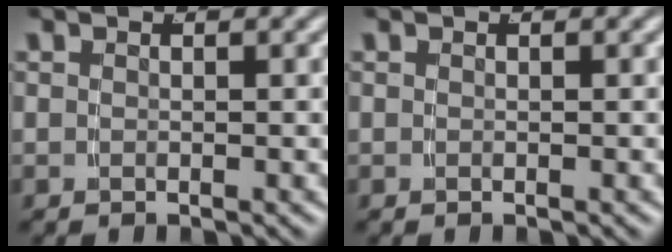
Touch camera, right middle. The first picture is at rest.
{"total": 0.0}